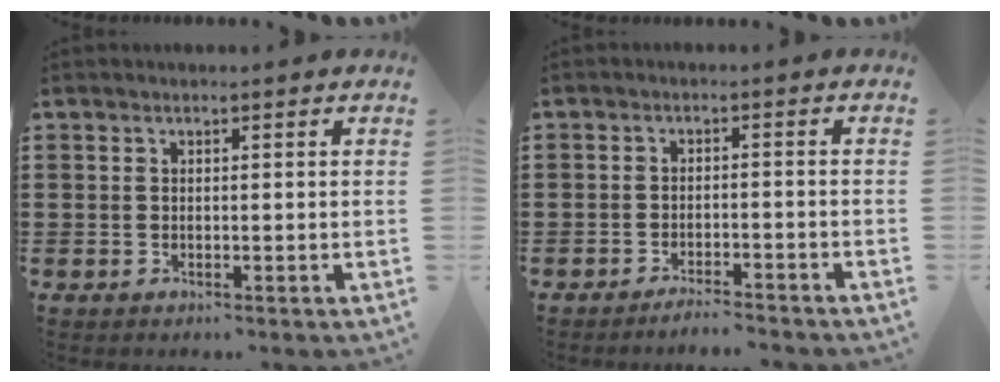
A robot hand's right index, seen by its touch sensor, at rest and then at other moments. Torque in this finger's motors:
{"motor_torque": [0.63, 1.37, -0.45, -0.07]}